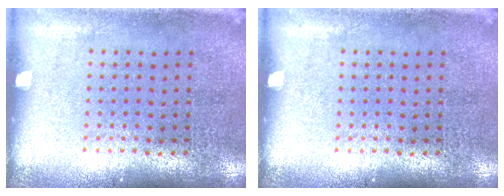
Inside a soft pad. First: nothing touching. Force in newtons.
{"total": 0.0}